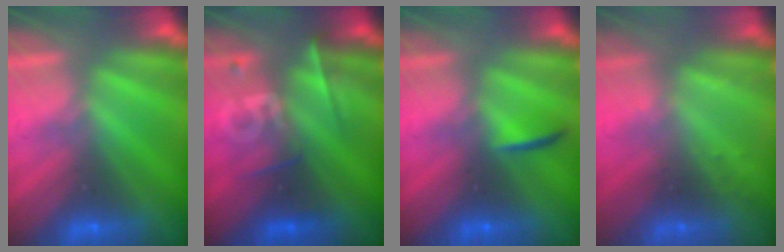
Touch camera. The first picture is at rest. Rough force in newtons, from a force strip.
{"total": 2.3}
{"total": 1.8}
{"total": 2.3}